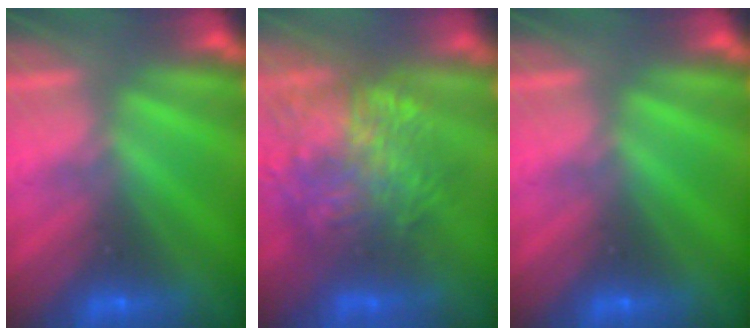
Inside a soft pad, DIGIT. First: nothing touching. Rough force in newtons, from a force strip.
{"total": 9.2}
{"total": 0.0}